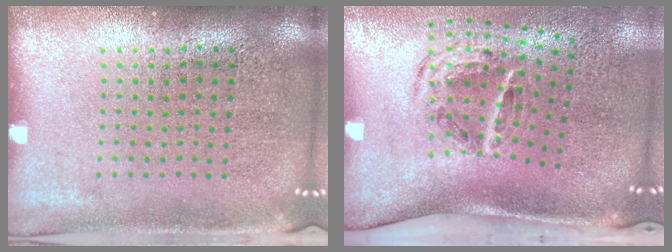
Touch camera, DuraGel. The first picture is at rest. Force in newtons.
{"total": 2.0, "press": 1.3, "slide": 1.5}